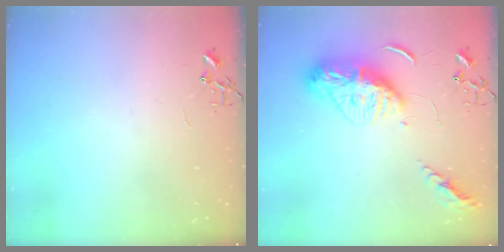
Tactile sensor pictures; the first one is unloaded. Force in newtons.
{"total": 13.5, "press": 13.5, "slide": 1.2}